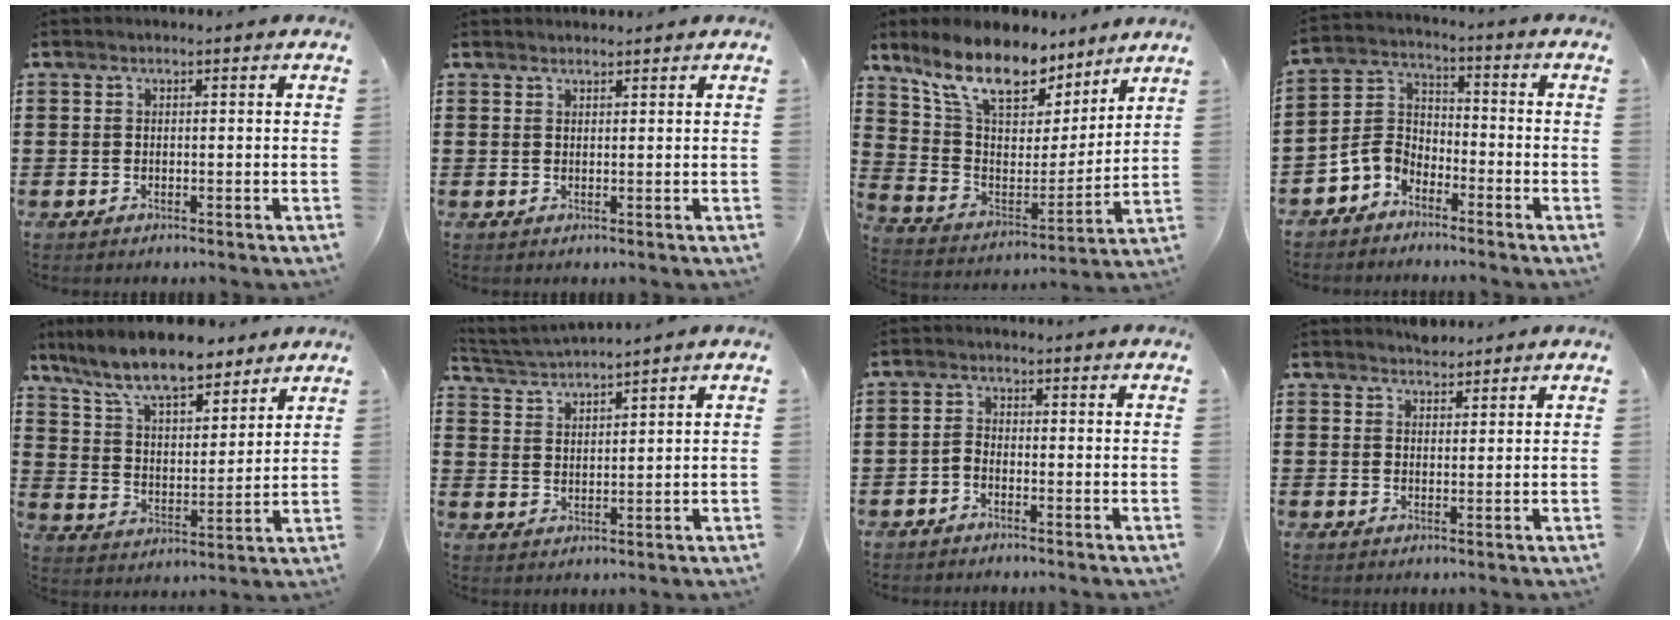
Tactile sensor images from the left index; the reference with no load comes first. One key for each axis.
{"total": 1.0, "fx": 1.0, "fy": 0.2, "fz": 0.1, "tx": -0.003, "ty": -0.001, "tz": 0.020}
{"total": 12.5, "fx": 9.4, "fy": 4.8, "fz": 6.7, "tx": -0.155, "ty": -0.050, "tz": 0.165}
{"total": 5.2, "fx": -3.9, "fy": 3.2, "fz": 1.0, "tx": -0.045, "ty": 0.006, "tz": -0.086}
{"total": 10.8, "fx": 9.0, "fy": 2.6, "fz": 5.4, "tx": -0.138, "ty": -0.033, "tz": 0.163}
{"total": 3.2, "fx": 3.1, "fy": -0.5, "fz": 0.3, "tx": -0.019, "ty": -0.015, "tz": 0.055}
{"total": 1.5, "fx": -1.3, "fy": 0.4, "fz": 0.5, "tx": -0.014, "ty": 0.004, "tz": -0.027}
{"total": 2.0, "fx": 1.9, "fy": 0.5, "fz": 0.0, "tx": -0.004, "ty": 0.003, "tz": 0.038}